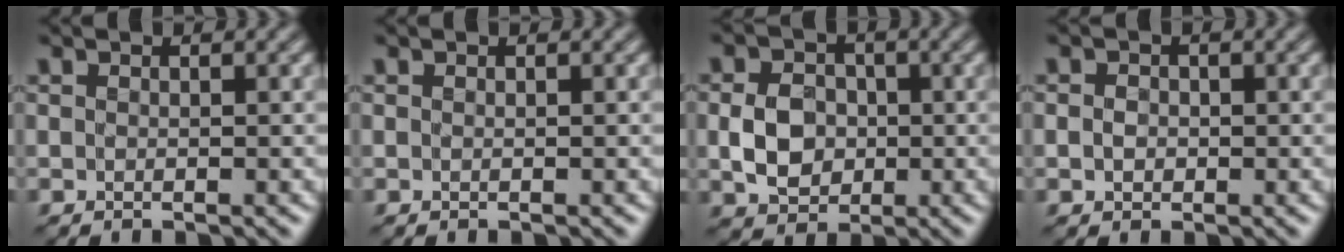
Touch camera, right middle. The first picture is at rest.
{"total": 0.0}
{"total": 4.3, "force": [-0.4, 3.5, 2.5], "torque": [-0.051, 0.000, -0.007]}
{"total": 1.3, "force": [-0.1, 1.1, 0.5], "torque": [-0.008, 0.000, -0.005]}